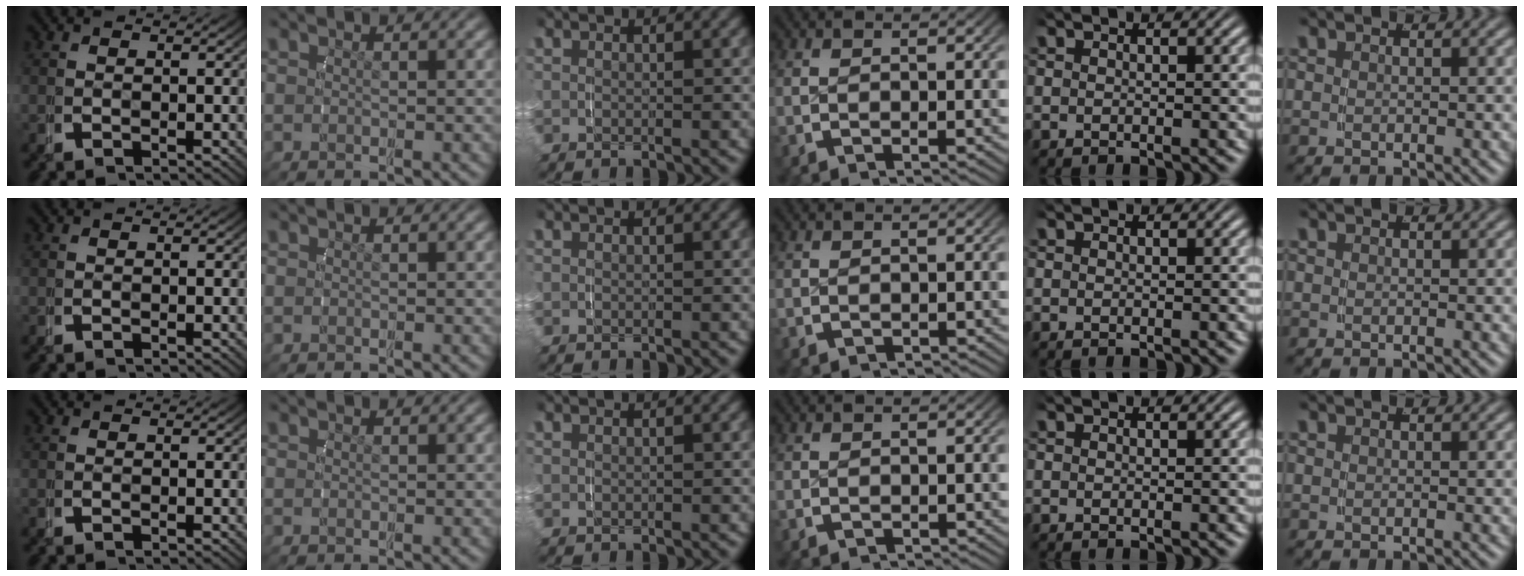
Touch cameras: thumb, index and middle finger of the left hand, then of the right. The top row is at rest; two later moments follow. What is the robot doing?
{"motion": "grasp_and_lifting", "object": "router"}